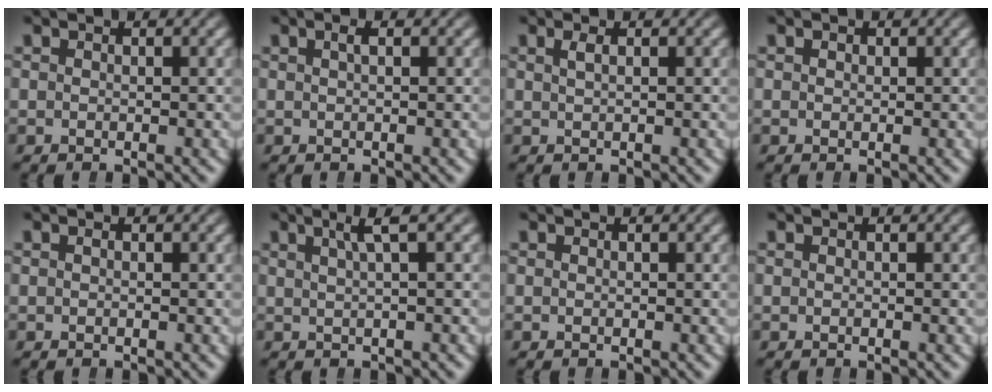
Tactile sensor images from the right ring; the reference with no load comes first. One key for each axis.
{"total": 1.0, "fx": 0.3, "fy": 0.1, "fz": 1.0, "tx": -0.008, "ty": 0.009, "tz": 0.005}
{"total": 1.0, "fx": 0.4, "fy": -0.2, "fz": 0.9, "tx": -0.014, "ty": 0.007, "tz": 0.009}
{"total": 0.6, "fx": 0.2, "fy": 0.5, "fz": 0.3, "tx": 0.001, "ty": 0.002, "tz": 0.005}
{"total": 0.0}
{"total": 2.9, "fx": 1.6, "fy": 0.0, "fz": 2.4, "tx": -0.023, "ty": 0.023, "tz": 0.023}
{"total": 0.0}
{"total": 0.0}